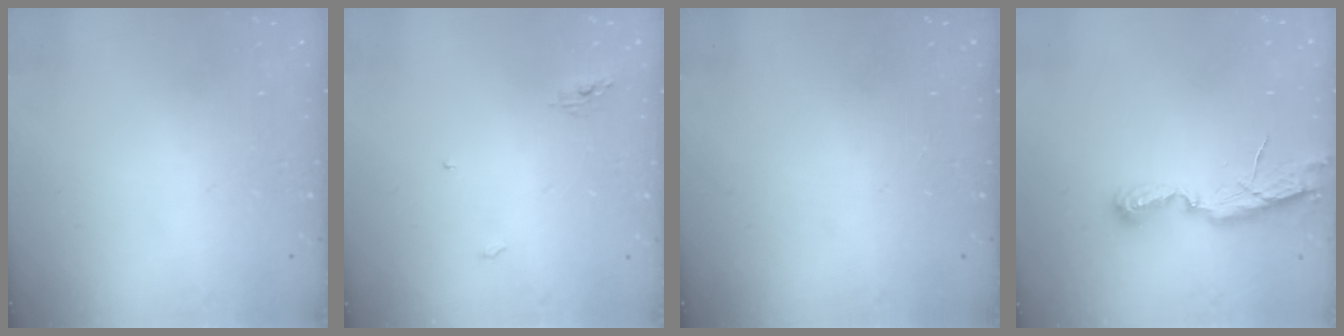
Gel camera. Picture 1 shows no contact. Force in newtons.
{"total": 3.4, "press": 3.4, "slide": 0.0}
{"total": 0.0}
{"total": 6.5, "press": 6.5, "slide": 0.5}